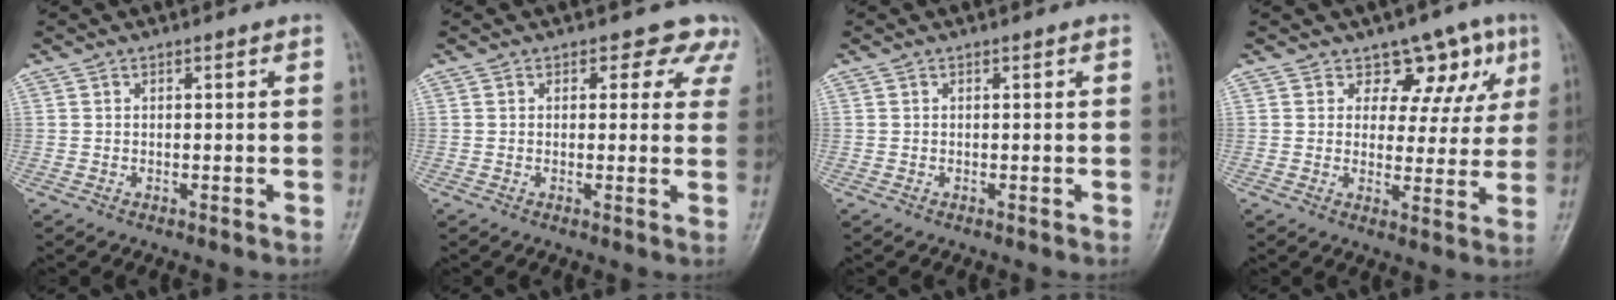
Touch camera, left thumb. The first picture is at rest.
{"total": 6.0, "force": [4.6, 3.7, 1.1], "torque": [0.033, -0.018, 0.030]}
{"total": 0.0}
{"total": 8.4, "force": [4.8, 6.1, 3.4], "torque": [0.008, -0.018, 0.058]}